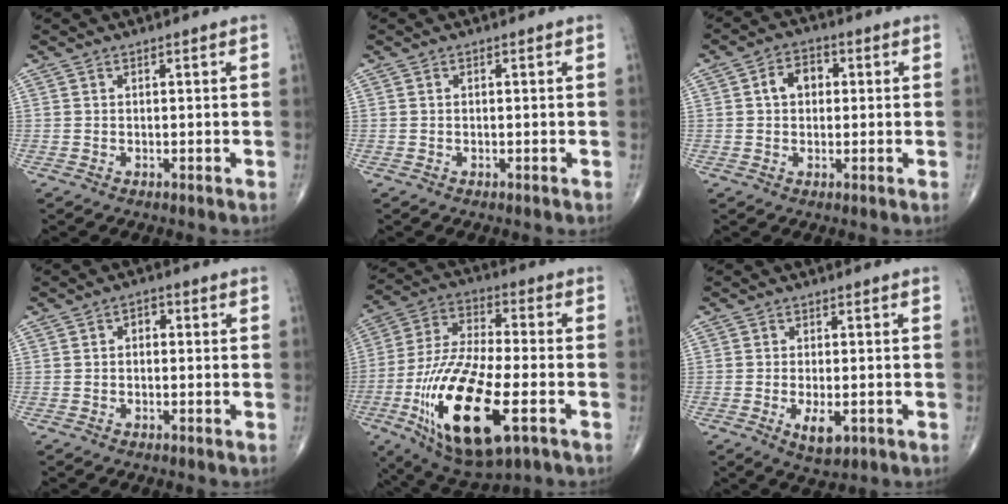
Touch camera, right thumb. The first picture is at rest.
{"total": 0.0}
{"total": 5.3, "force": [0.8, 3.9, 3.4], "torque": [-0.043, 0.015, 0.006]}
{"total": 2.0, "force": [0.1, 1.5, 1.4], "torque": [-0.007, 0.009, -0.003]}
{"total": 23.9, "force": [-8.0, 8.9, 20.7], "torque": [-0.435, 0.002, -0.132]}
{"total": 4.9, "force": [-1.6, 2.2, 4.1], "torque": [-0.067, -0.006, -0.021]}